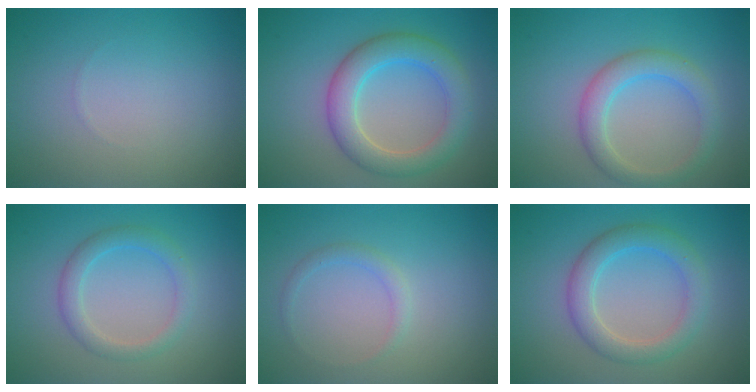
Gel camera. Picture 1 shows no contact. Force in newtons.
{"total": 5.1, "press": 5.1, "slide": 0.5}
{"total": 3.4, "press": 3.4, "slide": 0.1}
{"total": 2.5, "press": 2.5, "slide": 0.2}
{"total": 1.1, "press": 1.1, "slide": 0.1}
{"total": 3.7, "press": 3.7, "slide": 0.2}